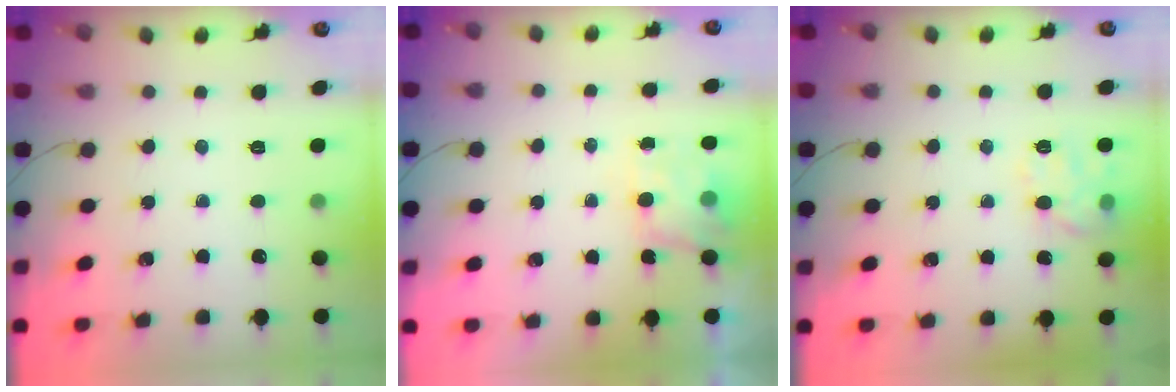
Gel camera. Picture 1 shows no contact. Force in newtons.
{"total": 4.7, "press": 4.5, "slide": 1.1}
{"total": 8.2, "press": 8.2, "slide": 0.4}